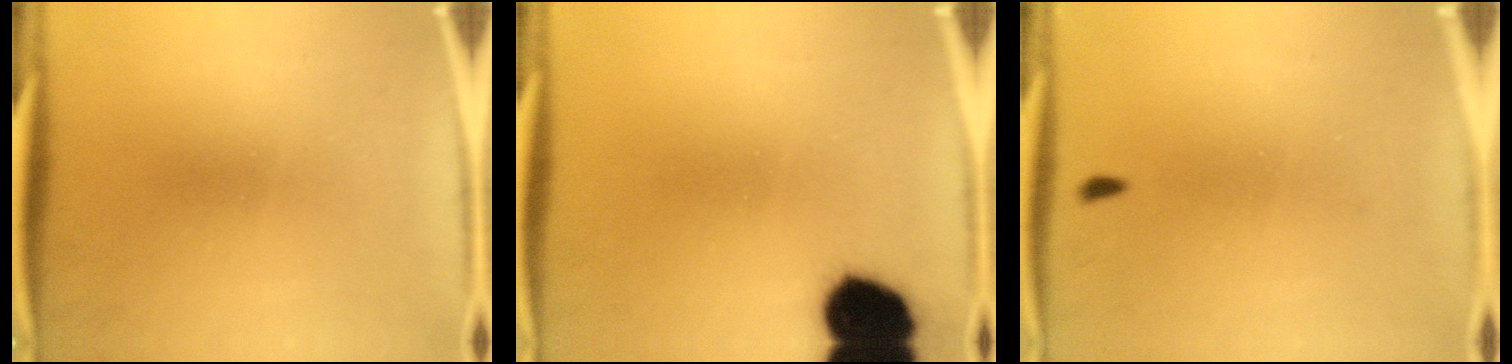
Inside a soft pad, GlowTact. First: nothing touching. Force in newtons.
{"total": 14.9}
{"total": 0.8}